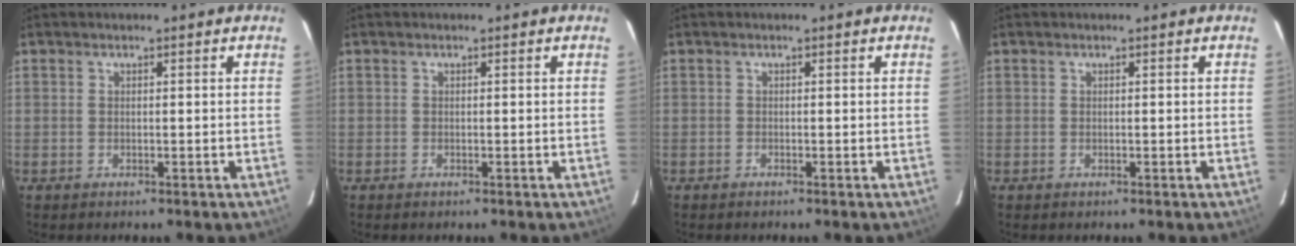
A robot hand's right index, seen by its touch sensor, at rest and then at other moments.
{"total": 0.0}
{"total": 0.0}
{"total": 0.0}